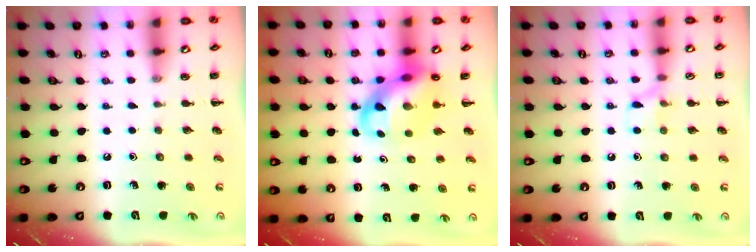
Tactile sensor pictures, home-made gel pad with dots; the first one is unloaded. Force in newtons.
{"total": 10.7, "press": 10.4, "slide": 2.6}
{"total": 6.4, "press": 6.1, "slide": 2.1}